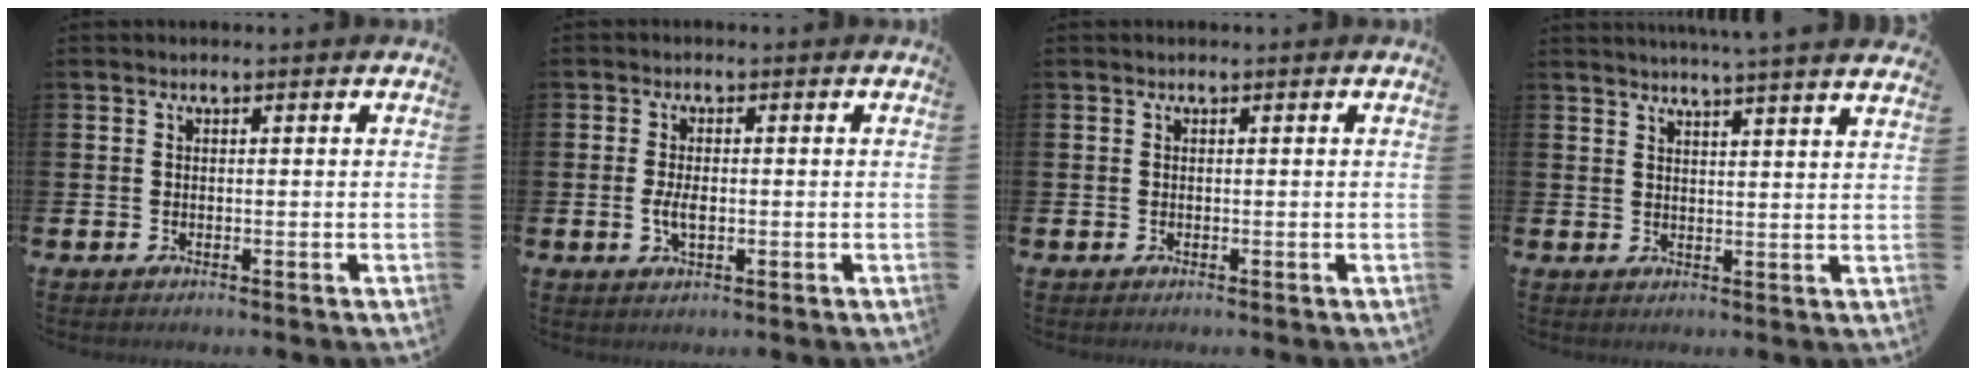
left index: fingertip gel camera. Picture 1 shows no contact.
{"total": 2.8, "force": [-0.2, 1.4, 2.5], "torque": [-0.035, -0.002, -0.008]}
{"total": 0.0}
{"total": 4.4, "force": [4.2, -1.3, 0.6], "torque": [-0.014, -0.029, 0.071]}